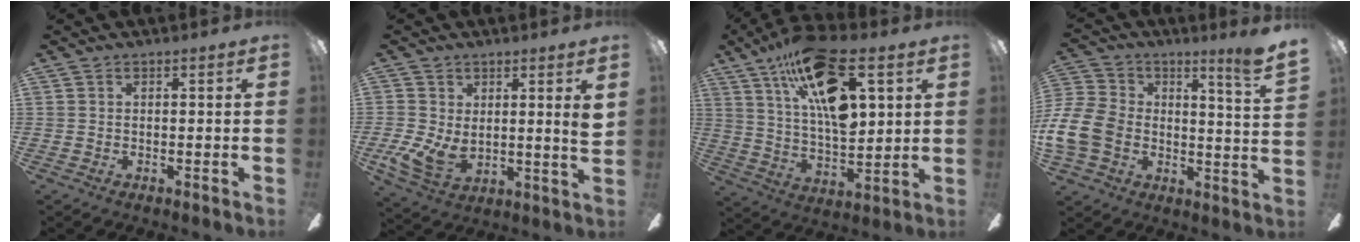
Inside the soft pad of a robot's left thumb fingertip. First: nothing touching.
{"total": 9.7, "force": [2.5, 5.0, 7.9], "torque": [-0.143, -0.030, 0.050]}
{"total": 21.9, "force": [10.8, 8.6, 16.9], "torque": [-0.303, -0.047, 0.171]}
{"total": 13.7, "force": [3.0, 8.1, 10.7], "torque": [-0.203, -0.011, 0.055]}